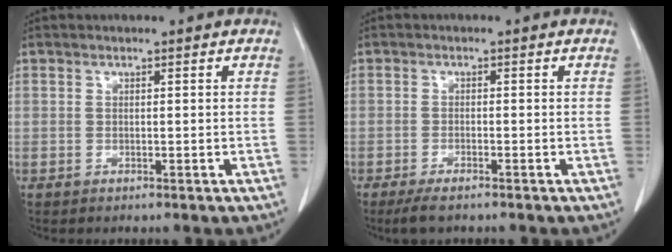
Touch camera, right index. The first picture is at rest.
{"total": 3.4, "force": [-2.7, 0.6, 2.1], "torque": [-0.041, -0.007, -0.045]}